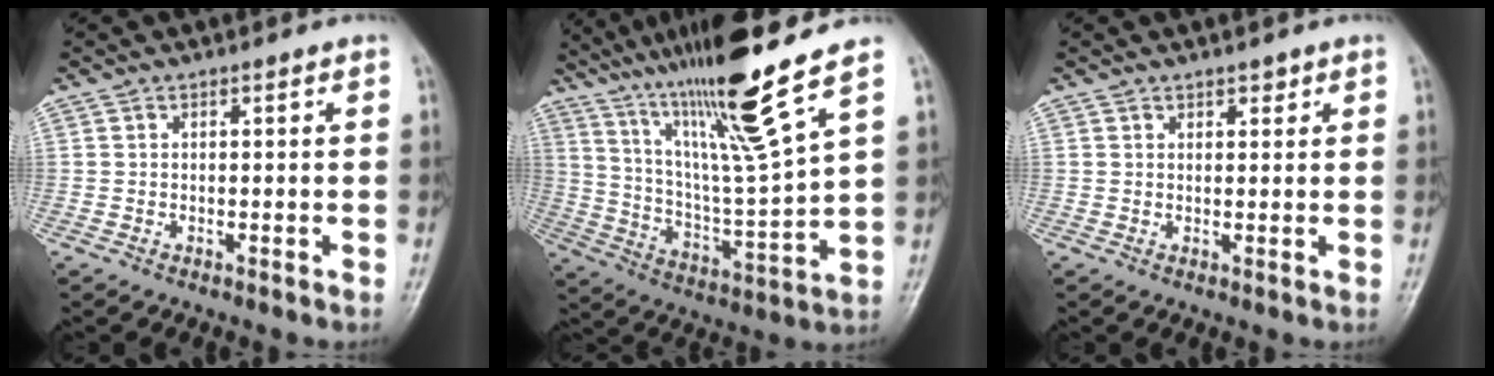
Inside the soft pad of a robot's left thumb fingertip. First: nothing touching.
{"total": 19.1, "force": [13.1, -0.1, 13.9], "torque": [-0.227, -0.068, 0.236]}
{"total": 1.5, "force": [1.0, 0.9, 0.6], "torque": [0.005, -0.005, 0.012]}